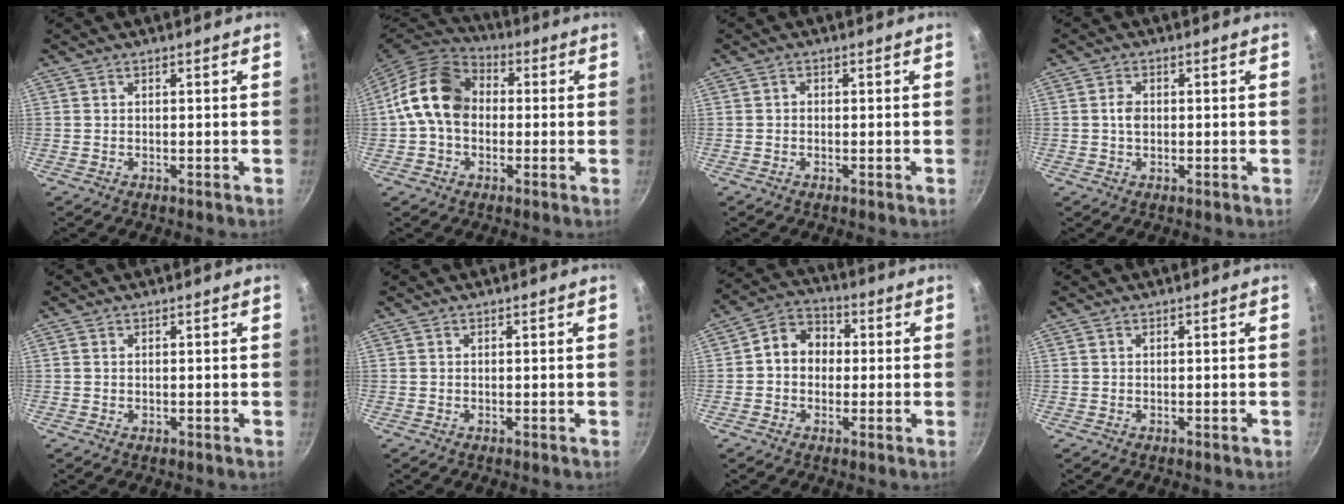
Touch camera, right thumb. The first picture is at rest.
{"total": 13.9, "force": [0.3, 10.3, 9.3], "torque": [-0.136, 0.030, -0.015]}
{"total": 0.8, "force": [-0.2, 0.7, 0.3], "torque": [-0.005, 0.004, -0.003]}
{"total": 2.6, "force": [0.0, 1.8, 1.9], "torque": [-0.028, 0.004, -0.001]}
{"total": 1.4, "force": [0.1, 1.1, 0.8], "torque": [-0.011, 0.000, 0.003]}
{"total": 0.0}
{"total": 8.4, "force": [0.3, 7.0, 4.6], "torque": [-0.041, 0.022, -0.015]}
{"total": 0.6, "force": [0.0, 0.4, 0.4], "torque": [-0.003, 0.003, 0.000]}